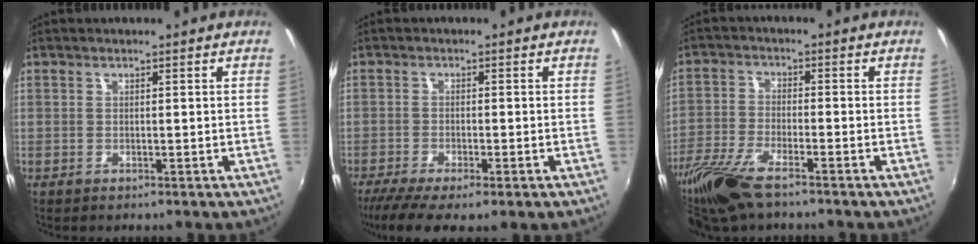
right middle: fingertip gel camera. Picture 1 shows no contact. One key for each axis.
{"total": 8.0, "fx": -5.6, "fy": 1.4, "fz": 5.6, "tx": -0.126, "ty": -0.037, "tz": -0.093}
{"total": 11.2, "fx": -8.2, "fy": 2.8, "fz": 7.0, "tx": -0.169, "ty": -0.031, "tz": -0.166}